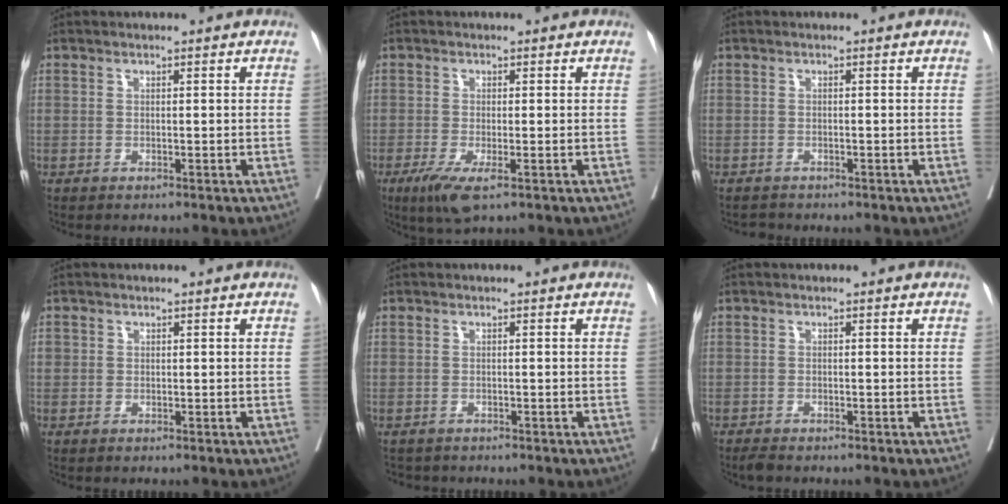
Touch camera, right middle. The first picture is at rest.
{"total": 4.5, "force": [-2.3, 0.8, 3.8], "torque": [-0.069, -0.014, -0.038]}
{"total": 0.9, "force": [-0.9, 0.3, -0.3], "torque": [0.001, -0.004, -0.015]}
{"total": 1.0, "force": [0.2, 0.9, 0.2], "torque": [0.004, 0.006, 0.003]}
{"total": 2.2, "force": [-2.0, 0.9, 0.1], "torque": [-0.010, -0.006, -0.031]}
{"total": 1.3, "force": [-1.2, 0.2, 0.4], "torque": [-0.012, -0.004, -0.020]}